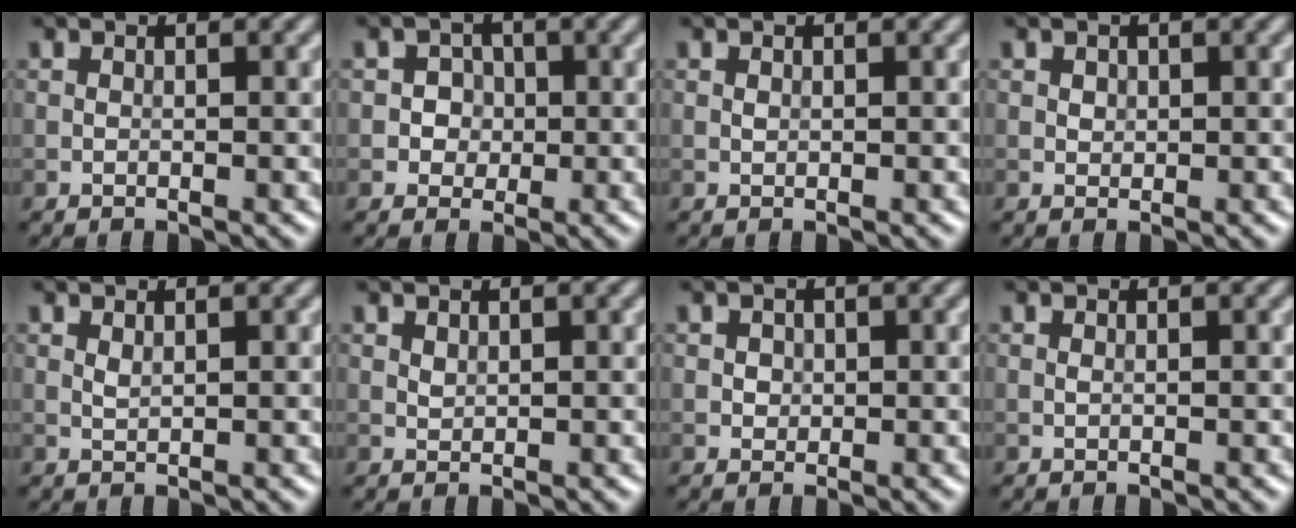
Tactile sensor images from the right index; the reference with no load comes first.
{"total": 2.0, "force": [-0.1, 1.9, 0.6], "torque": [0.010, 0.002, -0.006]}
{"total": 0.0}
{"total": 0.7, "force": [0.3, 0.6, 0.2], "torque": [-0.003, -0.003, 0.006]}
{"total": 0.6, "force": [0.4, 0.2, 0.5], "torque": [-0.014, -0.001, 0.009]}
{"total": 0.6, "force": [0.4, 0.3, 0.3], "torque": [-0.009, -0.001, 0.011]}
{"total": 0.9, "force": [0.2, 0.8, 0.3], "torque": [0.000, -0.003, 0.004]}
{"total": 0.0}